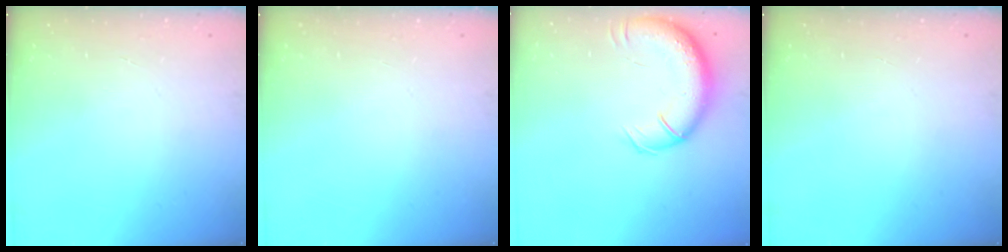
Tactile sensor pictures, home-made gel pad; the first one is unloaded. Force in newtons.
{"total": 0.0}
{"total": 13.8, "press": 13.3, "slide": 3.7}
{"total": 0.0}